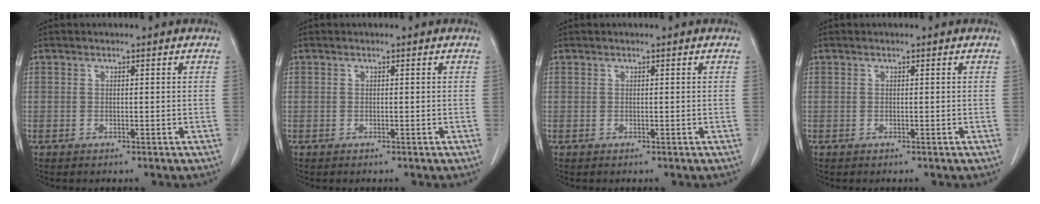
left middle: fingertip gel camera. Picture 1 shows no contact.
{"total": 0.0}
{"total": 0.0}
{"total": 0.0}